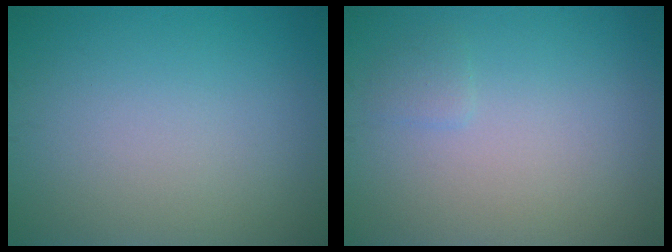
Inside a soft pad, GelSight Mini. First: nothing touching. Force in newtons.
{"total": 0.8, "press": 0.8, "slide": 0.1}